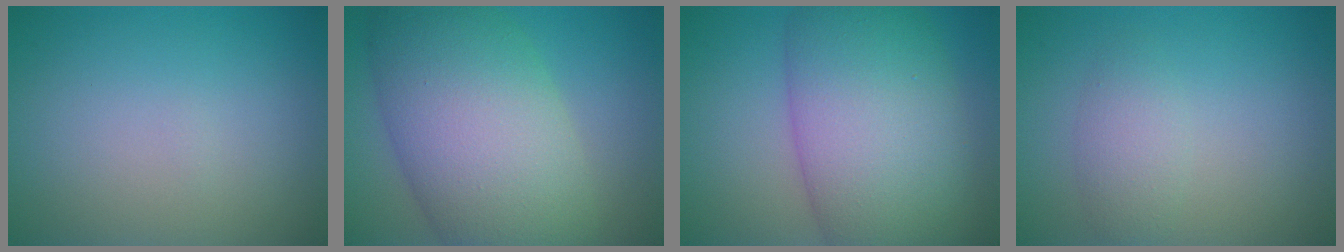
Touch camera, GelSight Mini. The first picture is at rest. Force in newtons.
{"total": 12.6, "press": 12.6, "slide": 0.3}
{"total": 12.0, "press": 12.0, "slide": 0.5}
{"total": 2.1, "press": 2.1, "slide": 0.1}